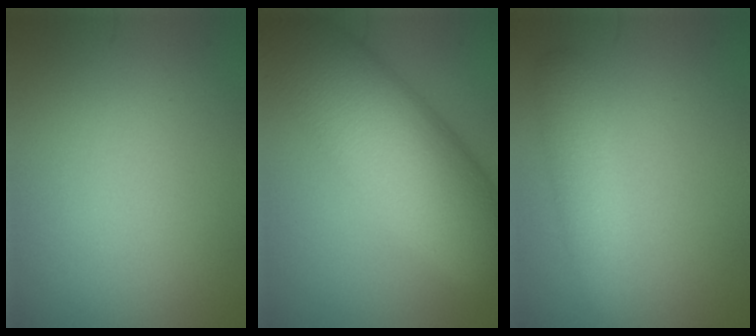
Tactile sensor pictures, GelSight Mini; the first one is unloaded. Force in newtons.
{"total": 12.9, "press": 12.9, "slide": 0.5}
{"total": 3.2, "press": 3.2, "slide": 0.1}